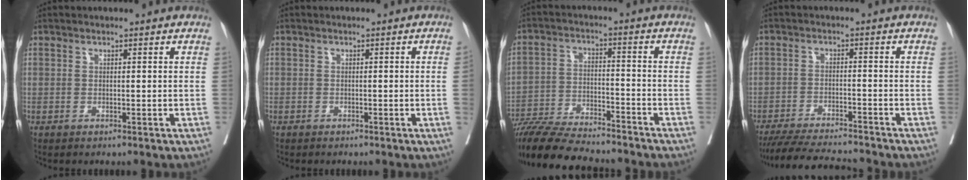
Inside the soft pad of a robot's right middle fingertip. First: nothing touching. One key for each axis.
{"total": 0.6, "fx": -0.2, "fy": -0.2, "fz": 0.5, "tx": -0.007, "ty": 0.003, "tz": -0.002}
{"total": 16.6, "fx": -15.0, "fy": 2.0, "fz": 6.9, "tx": -0.124, "ty": -0.017, "tz": -0.242}
{"total": 12.3, "fx": -11.4, "fy": 0.8, "fz": 4.4, "tx": -0.071, "ty": -0.012, "tz": -0.174}